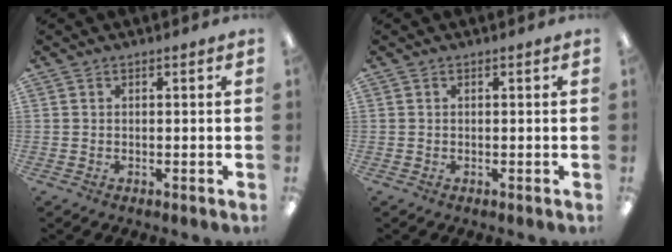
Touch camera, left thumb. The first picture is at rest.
{"total": 0.0}